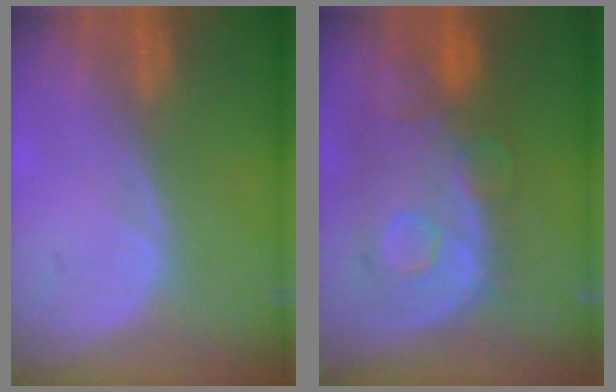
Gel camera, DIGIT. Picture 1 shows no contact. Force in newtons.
{"total": 11.2, "press": 9.7, "slide": 5.6}